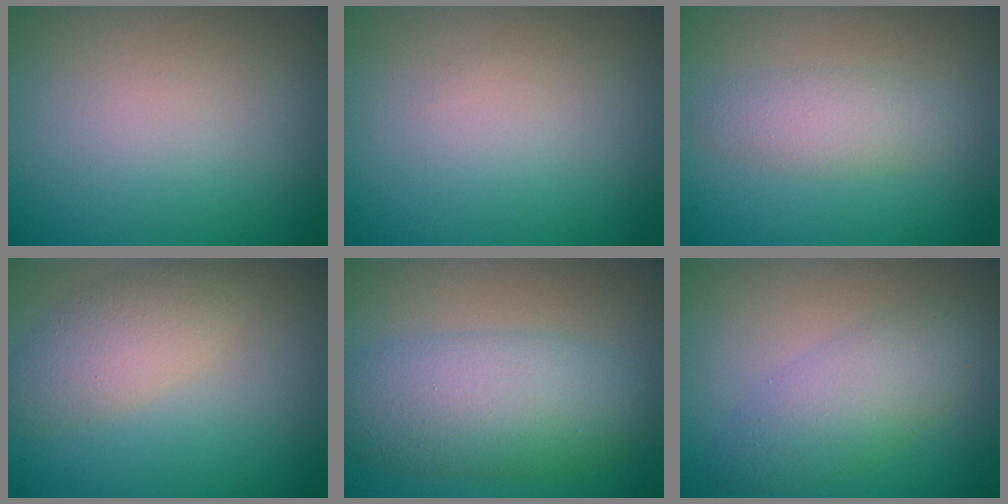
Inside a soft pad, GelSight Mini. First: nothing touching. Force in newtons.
{"total": 0.0}
{"total": 2.3, "press": 2.3, "slide": 0.0}
{"total": 3.6, "press": 3.6, "slide": 0.3}
{"total": 6.6, "press": 6.6, "slide": 0.2}
{"total": 3.8, "press": 3.8, "slide": 0.0}